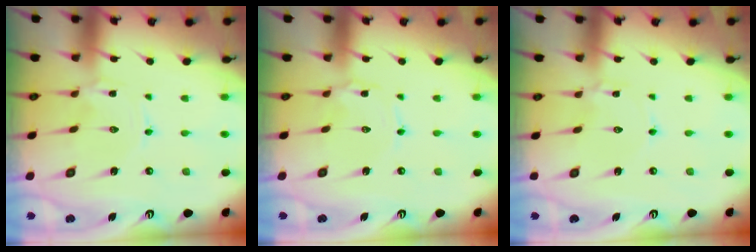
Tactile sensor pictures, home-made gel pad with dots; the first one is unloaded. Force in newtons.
{"total": 1.7, "press": 1.7, "slide": 0.2}
{"total": 1.6, "press": 1.6, "slide": 0.2}